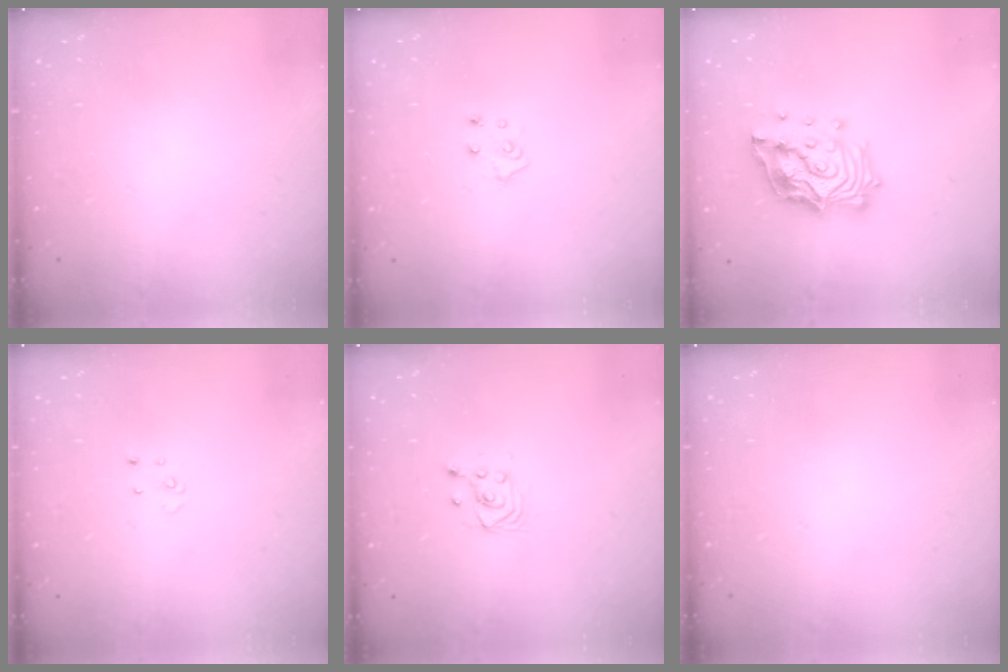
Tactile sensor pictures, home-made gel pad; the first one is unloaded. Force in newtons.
{"total": 5.6, "press": 5.6, "slide": 0.5}
{"total": 17.7, "press": 17.6, "slide": 2.0}
{"total": 3.2, "press": 3.2, "slide": 0.3}
{"total": 2.9, "press": 2.6, "slide": 1.3}
{"total": 0.0}